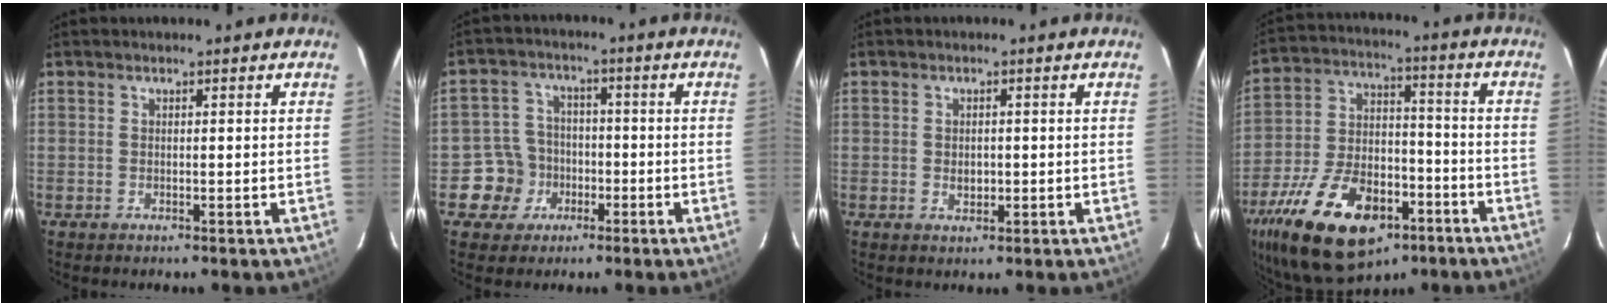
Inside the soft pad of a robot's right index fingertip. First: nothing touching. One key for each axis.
{"total": 7.0, "fx": -2.8, "fy": 6.5, "fz": 0.5, "tx": -0.027, "ty": 0.029, "tz": -0.043}
{"total": 2.0, "fx": -0.2, "fy": 1.6, "fz": 1.2, "tx": -0.019, "ty": 0.000, "tz": -0.001}
{"total": 24.3, "fx": -13.6, "fy": 13.4, "fz": 15.1, "tx": -0.320, "ty": -0.008, "tz": -0.211}